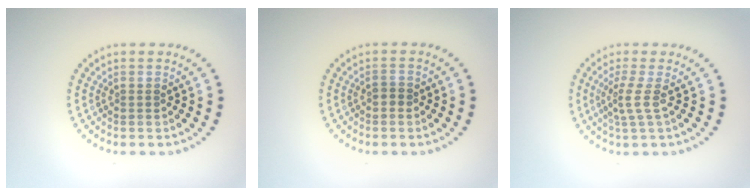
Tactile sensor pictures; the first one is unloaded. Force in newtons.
{"total": 0.7, "press": 0.7, "slide": 0.3}
{"total": 2.0, "press": 1.4, "slide": 1.3}